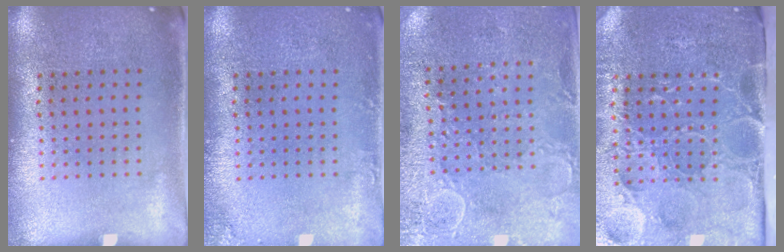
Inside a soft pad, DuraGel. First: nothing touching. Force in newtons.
{"total": 1.1, "press": 1.1, "slide": 0.1}
{"total": 2.8, "press": 2.7, "slide": 0.8}
{"total": 5.1, "press": 4.3, "slide": 2.8}